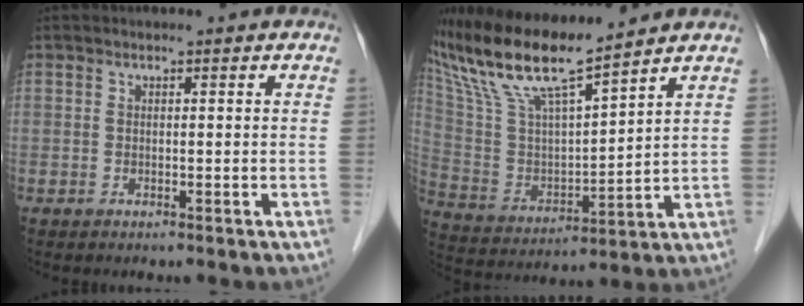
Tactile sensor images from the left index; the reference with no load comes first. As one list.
[{"total": 17.0, "force": [13.8, 0.9, 9.8], "torque": [-0.195, 0.008, 0.265]}]